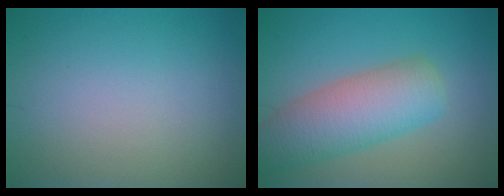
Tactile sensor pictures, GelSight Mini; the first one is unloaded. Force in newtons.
{"total": 6.8, "press": 6.8, "slide": 0.5}